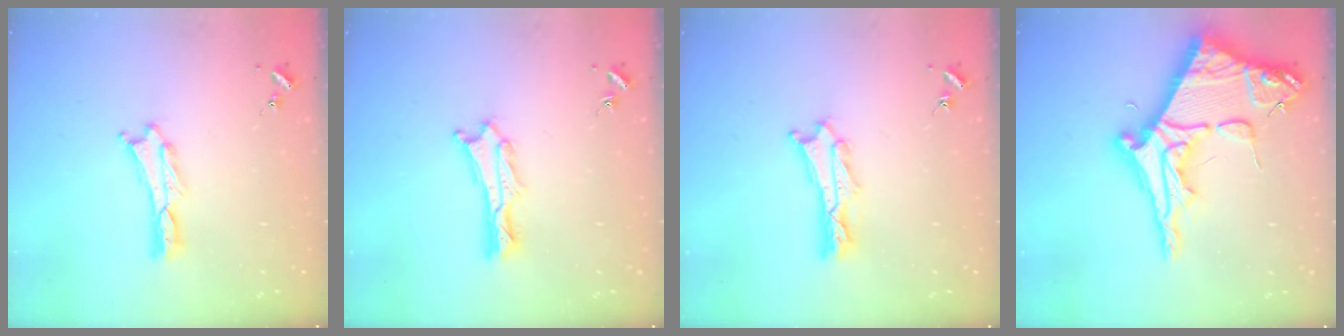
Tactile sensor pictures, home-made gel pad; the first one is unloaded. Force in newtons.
{"total": 1.1, "press": 1.1, "slide": 0.2}
{"total": 2.4, "press": 2.4, "slide": 0.3}
{"total": 12.1, "press": 12.1, "slide": 1.3}